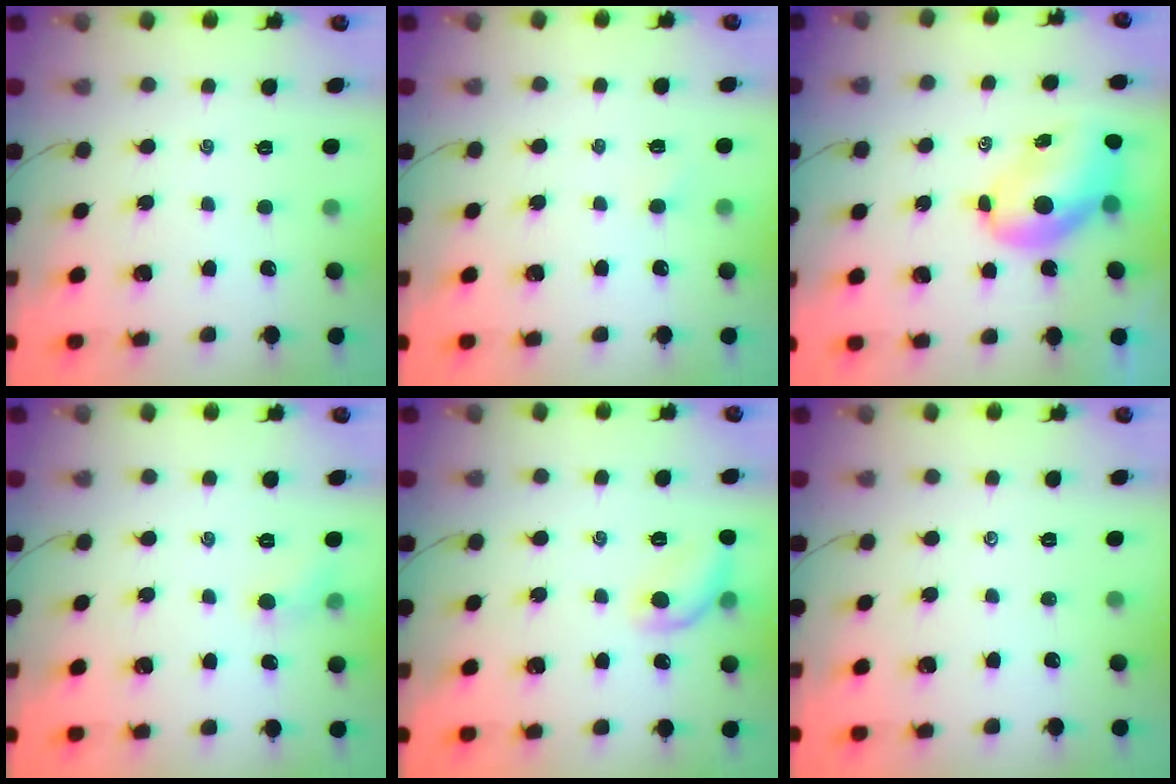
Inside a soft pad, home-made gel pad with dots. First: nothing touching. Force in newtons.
{"total": 1.4, "press": 1.3, "slide": 0.4}
{"total": 9.3, "press": 9.1, "slide": 1.9}
{"total": 4.1, "press": 3.8, "slide": 1.4}
{"total": 9.6, "press": 9.6, "slide": 0.4}
{"total": 0.0}